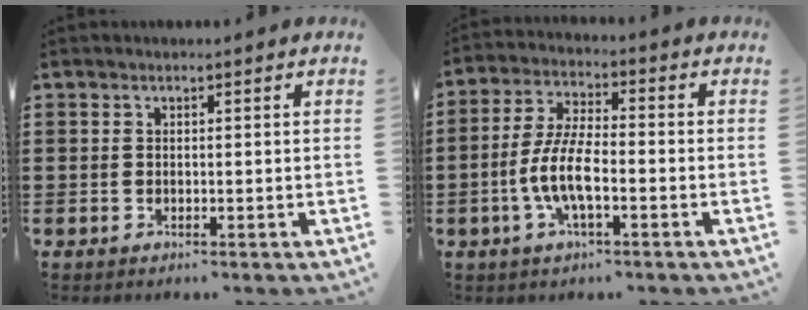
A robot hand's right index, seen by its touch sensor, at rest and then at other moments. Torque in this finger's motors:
{"motor_torque": [2.14, 0.00, 0.94, 0.21]}